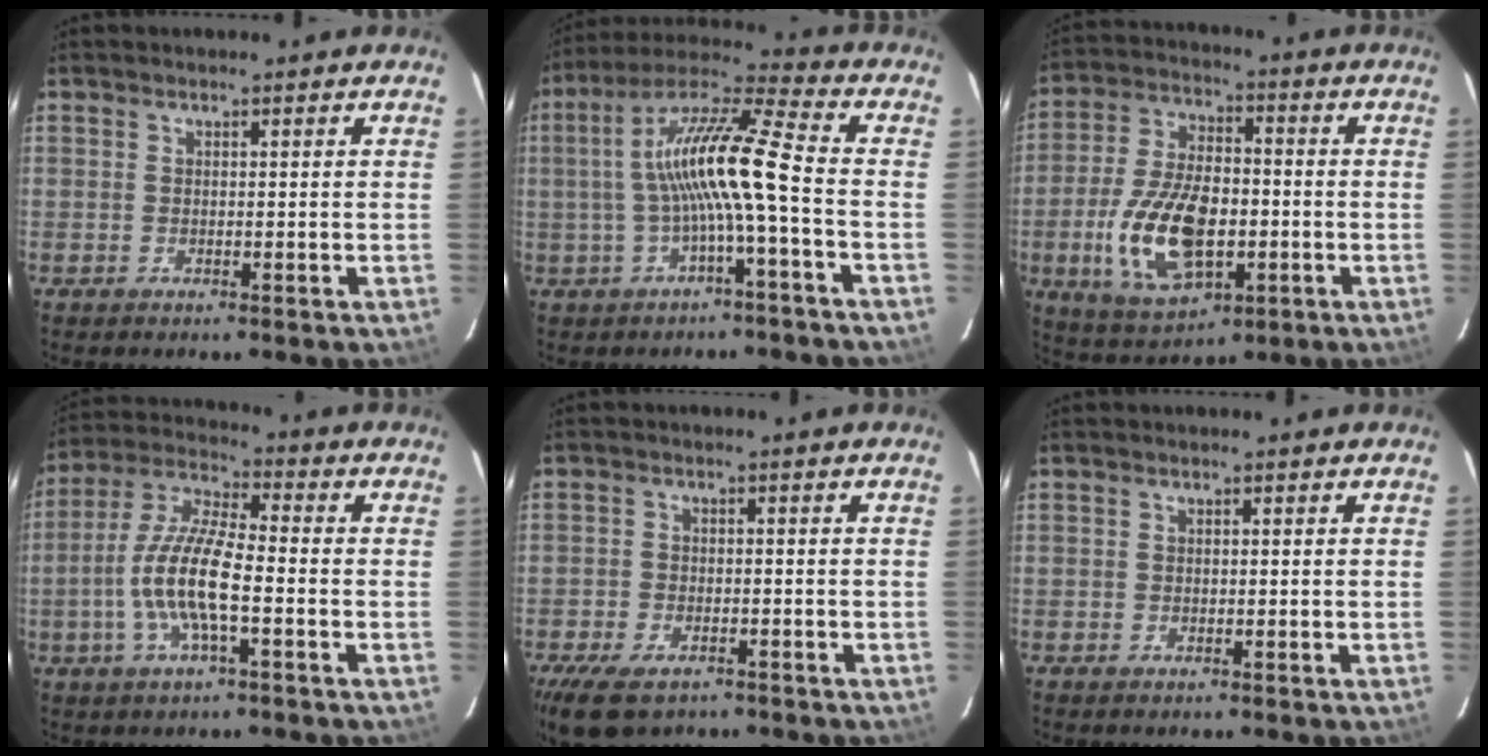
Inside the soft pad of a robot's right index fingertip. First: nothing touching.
{"total": 12.8, "force": [-1.8, 0.3, 12.7], "torque": [-0.246, 0.017, -0.033]}
{"total": 17.2, "force": [-4.2, 9.0, 14.0], "torque": [-0.291, -0.002, -0.062]}
{"total": 12.1, "force": [-3.2, 2.7, 11.3], "torque": [-0.238, 0.002, -0.064]}
{"total": 9.1, "force": [-6.2, 4.6, 4.8], "torque": [-0.118, -0.017, -0.108]}
{"total": 0.0}